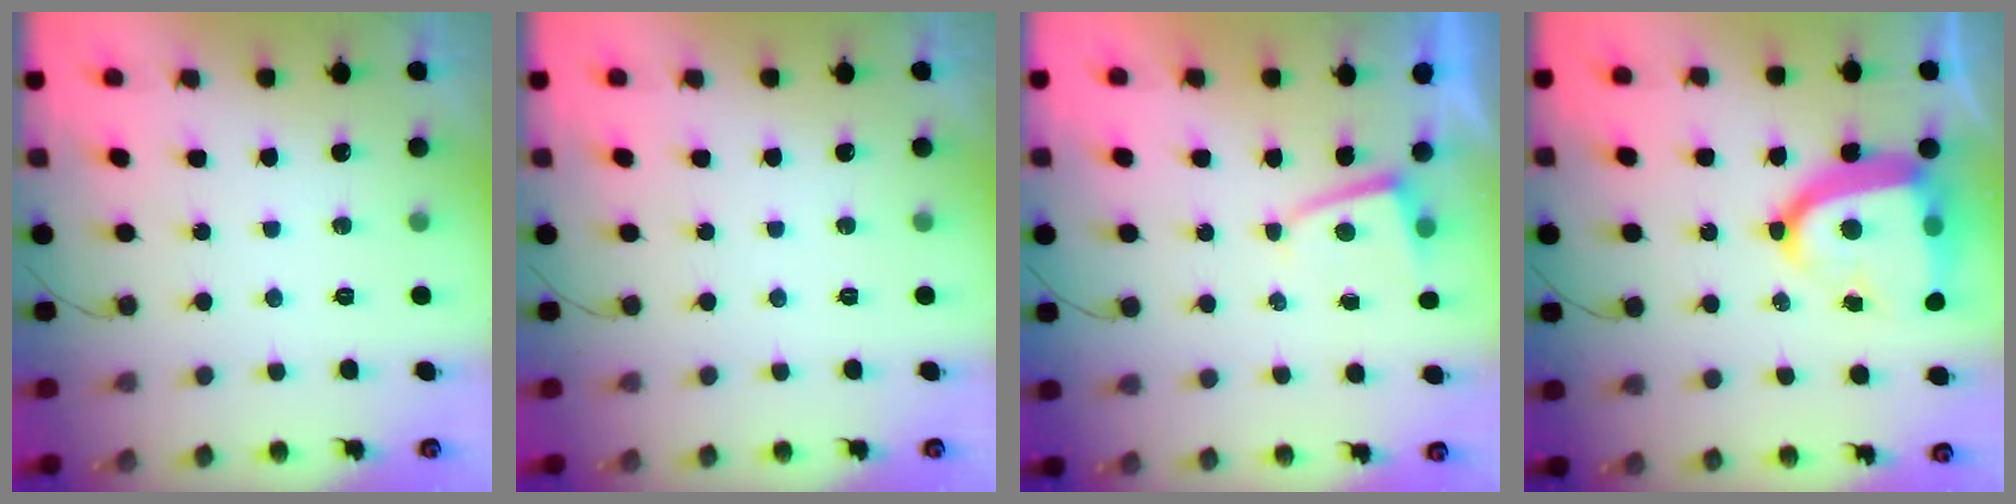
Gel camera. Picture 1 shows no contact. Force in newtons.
{"total": 0.0}
{"total": 1.2, "press": 1.2, "slide": 0.2}
{"total": 18.5, "press": 18.4, "slide": 1.5}